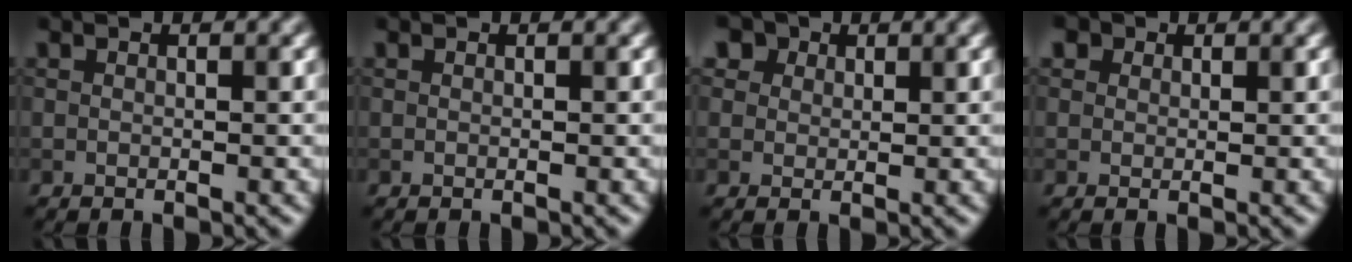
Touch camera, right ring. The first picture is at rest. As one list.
[{"total": 0.0}, {"total": 5.7, "force": [3.4, 3.8, 2.5], "torque": [-0.060, 0.013, 0.039]}, {"total": 2.6, "force": [1.6, 1.8, 1.1], "torque": [-0.019, 0.011, 0.001]}]